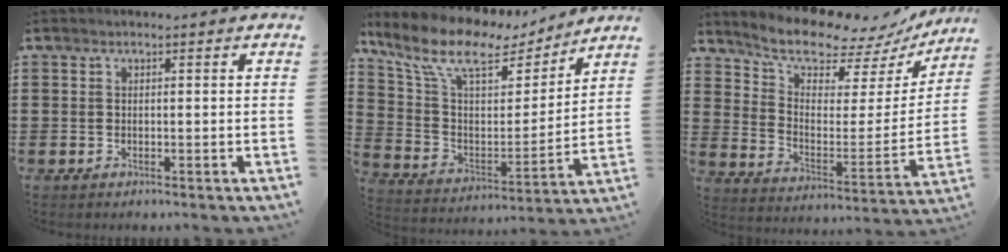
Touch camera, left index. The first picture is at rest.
{"total": 11.1, "force": [7.8, 4.1, 6.7], "torque": [-0.163, -0.039, 0.131]}
{"total": 9.4, "force": [8.7, 2.4, 2.7], "torque": [-0.074, -0.071, 0.148]}